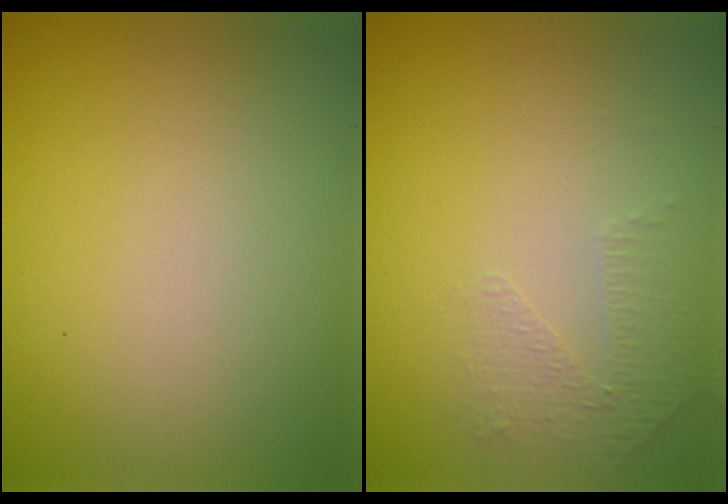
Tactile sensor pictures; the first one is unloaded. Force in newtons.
{"total": 1.4, "press": 0.8, "slide": 1.1}